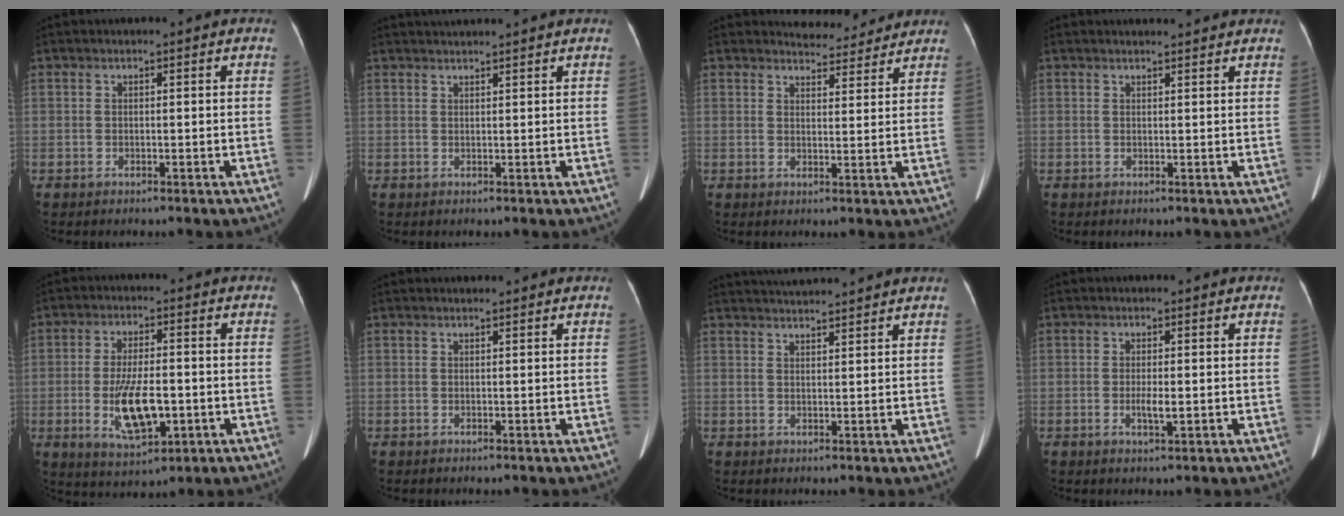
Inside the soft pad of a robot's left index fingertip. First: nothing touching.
{"total": 4.2, "force": [3.9, -0.7, 1.3], "torque": [-0.013, 0.027, 0.055]}
{"total": 5.4, "force": [5.3, 1.3, -0.1], "torque": [0.002, 0.003, 0.063]}
{"total": 4.2, "force": [4.0, 0.4, 1.0], "torque": [-0.015, 0.016, 0.045]}
{"total": 9.4, "force": [-2.1, 3.4, 8.5], "torque": [-0.165, -0.009, -0.029]}
{"total": 0.7, "force": [0.7, 0.1, 0.1], "torque": [-0.007, 0.005, 0.011]}
{"total": 6.8, "force": [6.5, -0.4, 1.9], "torque": [-0.035, 0.027, 0.093]}
{"total": 2.3, "force": [-0.5, 0.5, 2.2], "torque": [-0.045, -0.004, -0.007]}